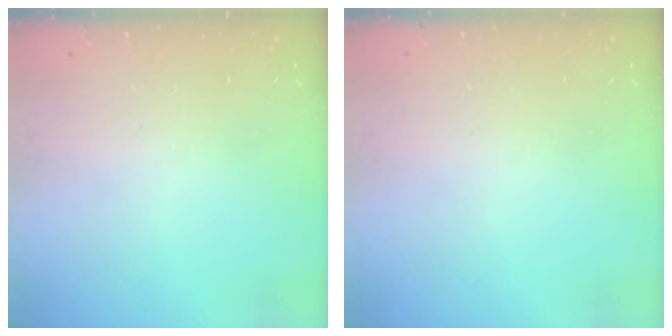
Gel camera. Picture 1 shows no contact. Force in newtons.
{"total": 0.0}